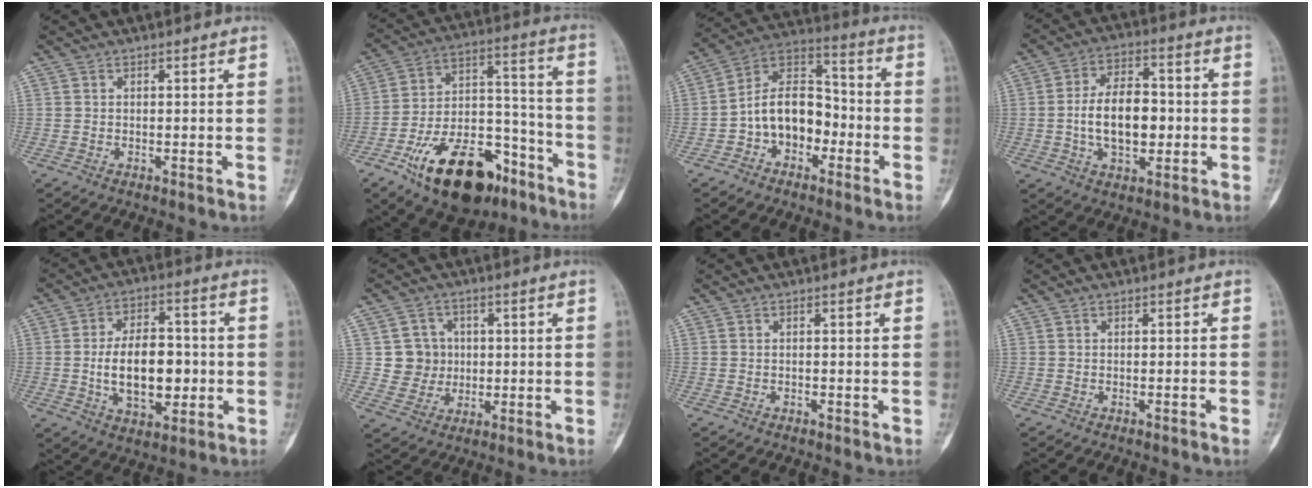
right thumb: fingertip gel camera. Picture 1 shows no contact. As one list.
[{"total": 23.9, "force": [-14.1, 12.0, 15.0], "torque": [-0.235, 0.085, -0.230]}, {"total": 12.9, "force": [-3.6, 9.0, 8.6], "torque": [-0.115, 0.055, -0.073]}, {"total": 12.7, "force": [-1.0, 7.5, 10.1], "torque": [-0.152, 0.018, -0.019]}, {"total": 14.3, "force": [-1.3, 8.4, 11.4], "torque": [-0.159, 0.013, -0.014]}, {"total": 6.8, "force": [0.6, 6.7, 1.2], "torque": [0.015, 0.008, 0.012]}, {"total": 0.0}, {"total": 0.8, "force": [-0.5, -0.1, 0.7], "torque": [-0.014, 0.001, -0.007]}]